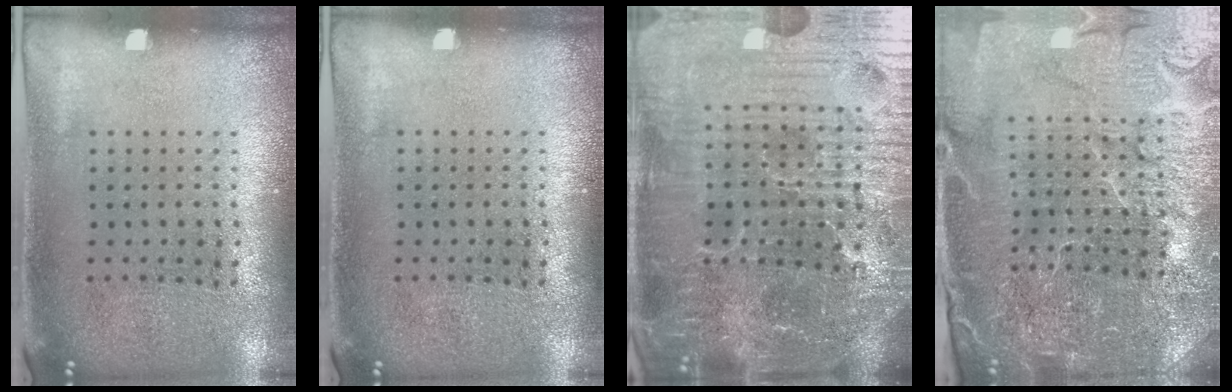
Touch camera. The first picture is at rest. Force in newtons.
{"total": 0.0}
{"total": 6.6, "press": 6.1, "slide": 2.7}
{"total": 5.3, "press": 4.9, "slide": 2.1}